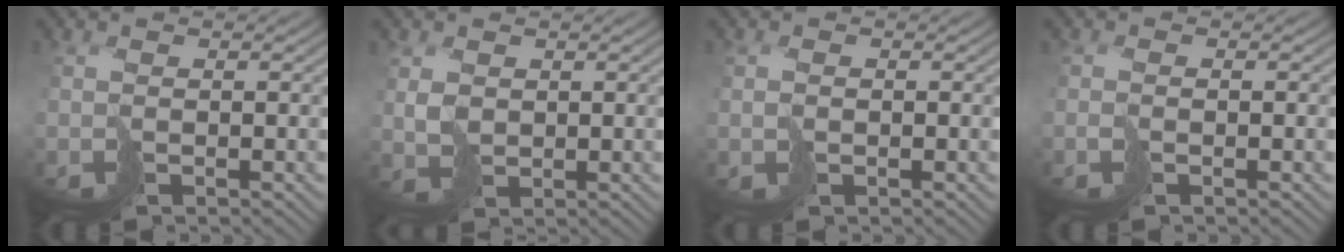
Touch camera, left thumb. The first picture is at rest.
{"total": 2.2, "force": [1.2, 1.6, 0.6], "torque": [-0.015, -0.001, 0.034]}
{"total": 0.9, "force": [0.2, 0.6, 0.6], "torque": [-0.011, -0.003, 0.008]}
{"total": 1.0, "force": [-0.5, 0.3, 0.8], "torque": [-0.016, -0.002, -0.011]}